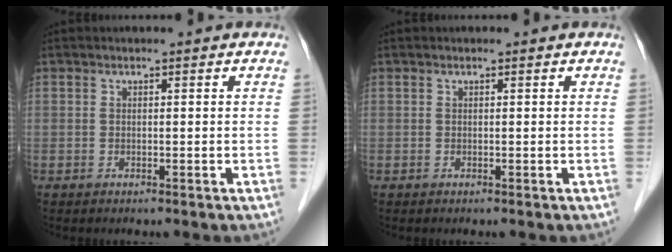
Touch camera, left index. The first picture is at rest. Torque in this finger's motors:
{"motor_torque": [0.14, 0.04, 0.02, 0.00]}